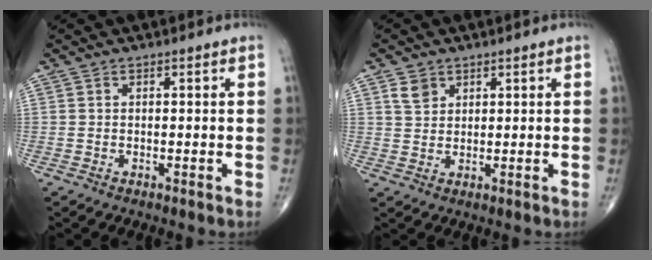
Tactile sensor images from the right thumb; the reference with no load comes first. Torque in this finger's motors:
{"motor_torque": [-0.35, 0.33, 0.05, 0.22, 0.00]}